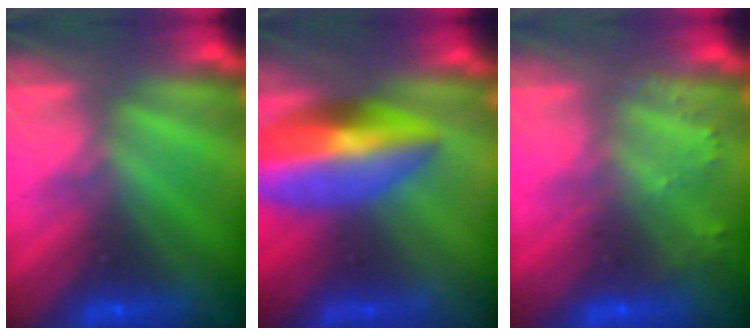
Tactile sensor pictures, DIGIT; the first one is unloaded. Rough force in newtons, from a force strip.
{"total": 6.5}
{"total": 2.3}